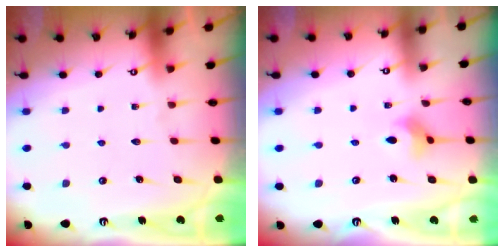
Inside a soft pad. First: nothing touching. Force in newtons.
{"total": 3.2, "press": 3.1, "slide": 0.5}